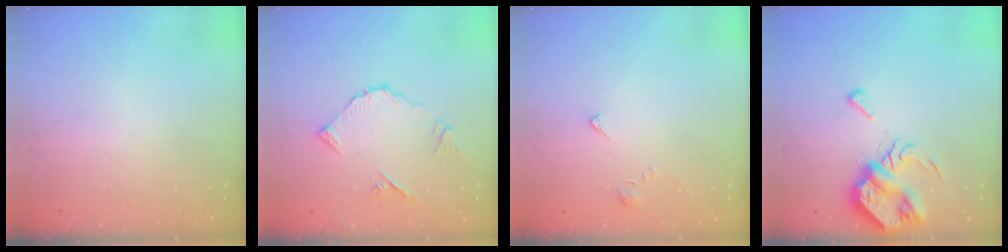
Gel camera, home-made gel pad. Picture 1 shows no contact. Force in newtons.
{"total": 9.1, "press": 9.1, "slide": 0.8}
{"total": 2.7, "press": 2.6, "slide": 0.5}
{"total": 7.6, "press": 7.6, "slide": 0.8}